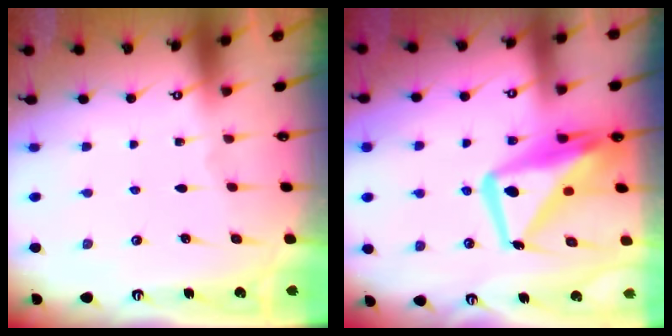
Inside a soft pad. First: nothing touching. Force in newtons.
{"total": 15.7, "press": 15.6, "slide": 1.4}